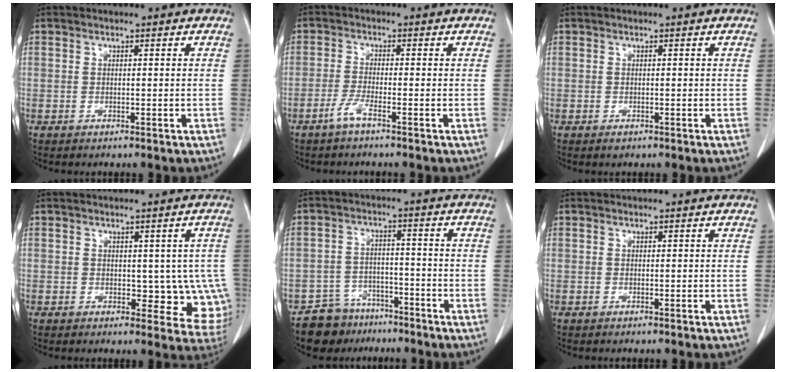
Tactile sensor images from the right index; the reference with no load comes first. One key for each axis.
{"total": 2.8, "fx": -1.9, "fy": -0.2, "fz": 2.0, "tx": -0.044, "ty": -0.003, "tz": -0.044}
{"total": 0.5, "fx": -0.3, "fy": 0.4, "fz": 0.2, "tx": -0.001, "ty": 0.002, "tz": -0.004}
{"total": 7.1, "fx": -0.5, "fy": 4.6, "fz": 5.3, "tx": -0.029, "ty": 0.006, "tz": 0.004}
{"total": 7.0, "fx": -5.4, "fy": 4.5, "fz": -0.2, "tx": 0.011, "ty": 0.022, "tz": -0.089}
{"total": 0.0}